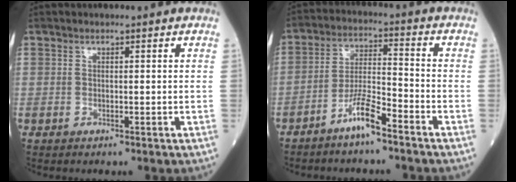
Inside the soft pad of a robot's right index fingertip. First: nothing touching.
{"total": 6.5, "force": [-4.7, 0.5, 4.4], "torque": [-0.089, 0.000, -0.091]}